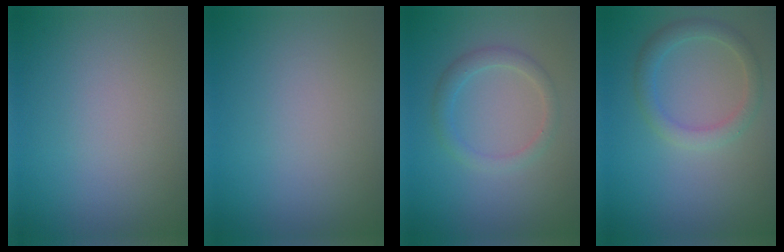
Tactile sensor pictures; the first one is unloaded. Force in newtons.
{"total": 0.0}
{"total": 1.9, "press": 1.9, "slide": 0.0}
{"total": 2.3, "press": 2.3, "slide": 0.1}